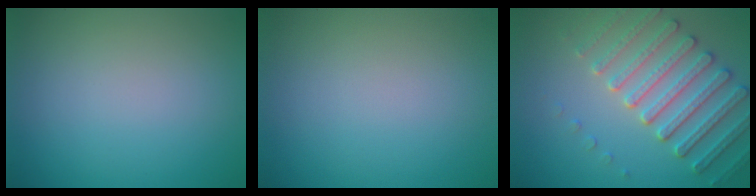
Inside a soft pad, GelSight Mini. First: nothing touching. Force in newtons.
{"total": 0.0}
{"total": 4.9, "press": 4.7, "slide": 1.3}